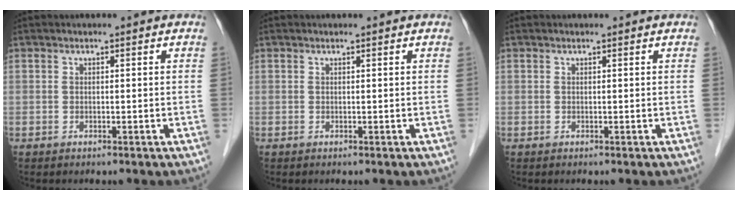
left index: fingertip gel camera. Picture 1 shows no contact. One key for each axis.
{"total": 0.0}
{"total": 0.0}